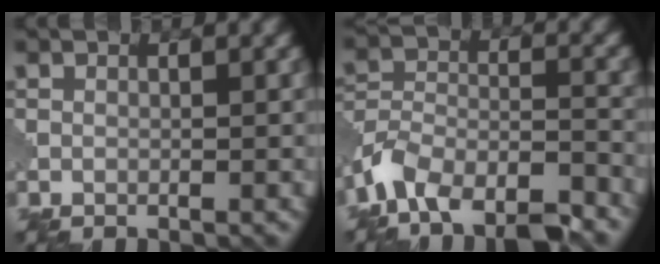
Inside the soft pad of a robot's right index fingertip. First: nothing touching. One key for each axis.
{"total": 8.9, "fx": -7.0, "fy": 3.5, "fz": 4.2, "tx": -0.079, "ty": -0.004, "tz": -0.130}